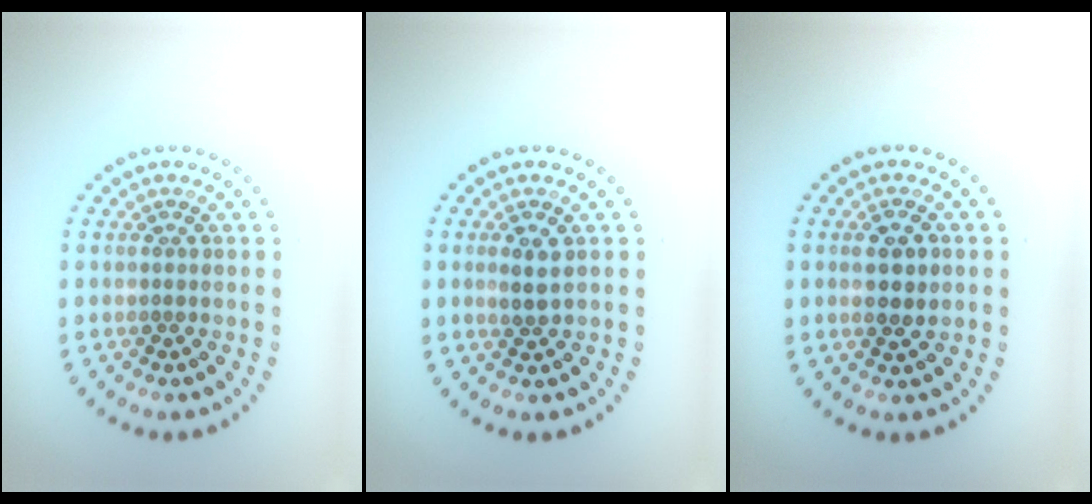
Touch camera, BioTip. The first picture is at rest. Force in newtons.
{"total": 1.9, "press": 1.8, "slide": 0.6}
{"total": 2.6, "press": 2.5, "slide": 0.5}